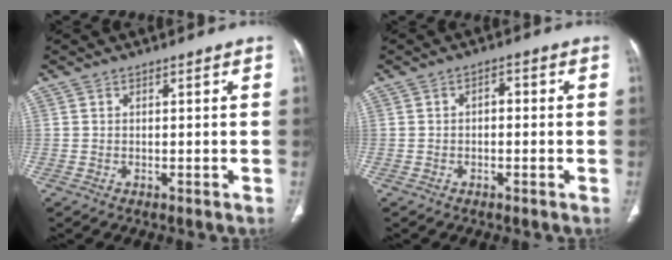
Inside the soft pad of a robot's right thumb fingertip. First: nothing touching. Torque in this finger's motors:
{"motor_torque": [-0.20, 0.05, -0.10, -0.06, 0.03]}